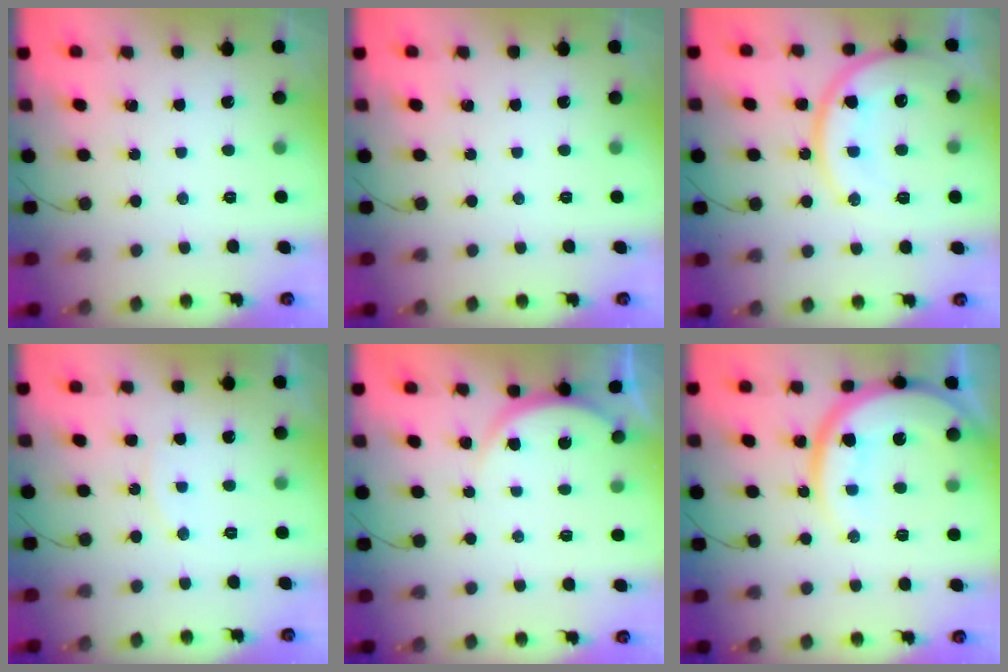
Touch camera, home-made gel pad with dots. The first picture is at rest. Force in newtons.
{"total": 0.0}
{"total": 15.9, "press": 15.9, "slide": 1.2}
{"total": 5.7, "press": 5.7, "slide": 0.5}
{"total": 5.5, "press": 5.5, "slide": 0.4}
{"total": 15.8, "press": 15.7, "slide": 2.0}